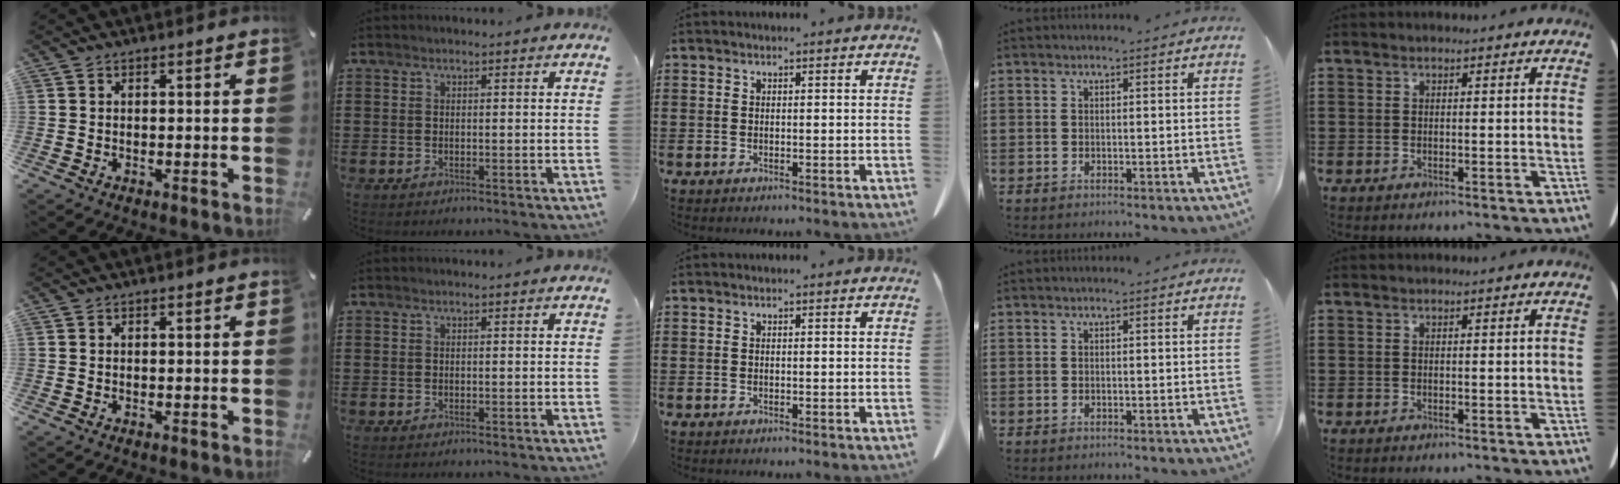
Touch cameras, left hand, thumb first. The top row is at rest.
{}